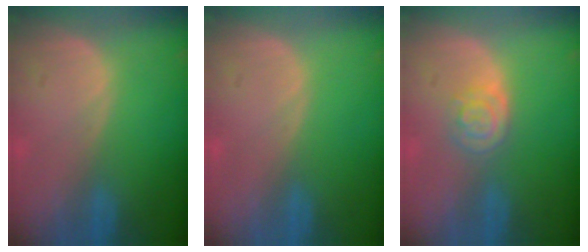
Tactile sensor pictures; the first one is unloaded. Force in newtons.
{"total": 0.0}
{"total": 3.7, "press": 3.6, "slide": 1.0}